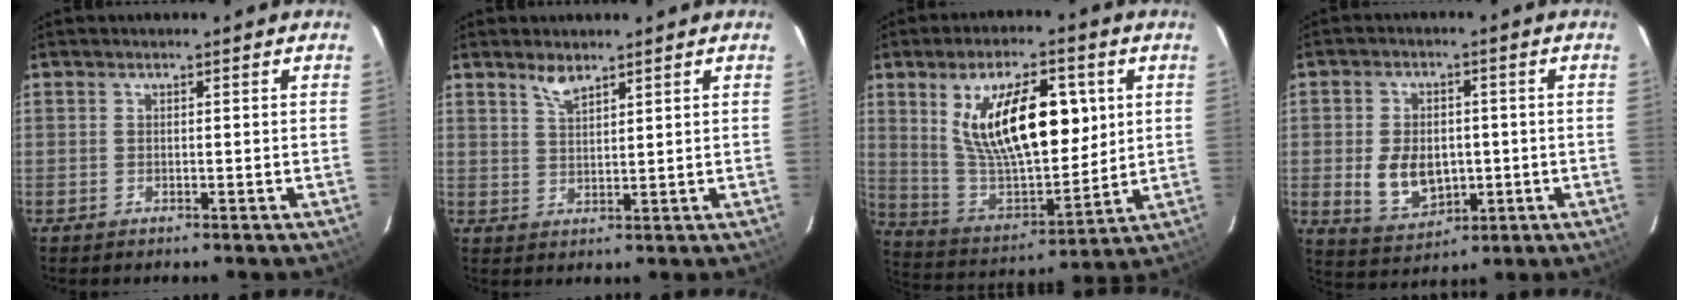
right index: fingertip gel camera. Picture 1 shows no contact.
{"total": 3.1, "force": [2.5, 0.9, 1.7], "torque": [-0.031, 0.002, 0.048]}
{"total": 20.3, "force": [6.3, 8.8, 17.2], "torque": [-0.296, -0.002, 0.124]}
{"total": 9.3, "force": [-1.1, 6.5, 6.5], "torque": [-0.137, -0.005, -0.001]}